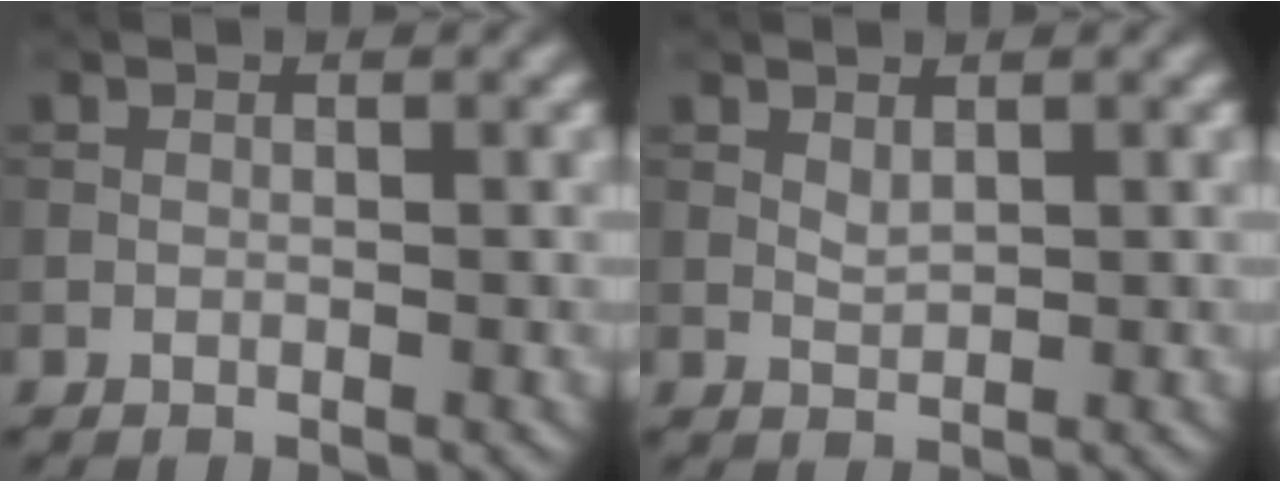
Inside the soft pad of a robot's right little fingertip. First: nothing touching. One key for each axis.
{"total": 1.0, "fx": 0.5, "fy": 0.4, "fz": 0.7, "tx": -0.021, "ty": -0.001, "tz": 0.013}